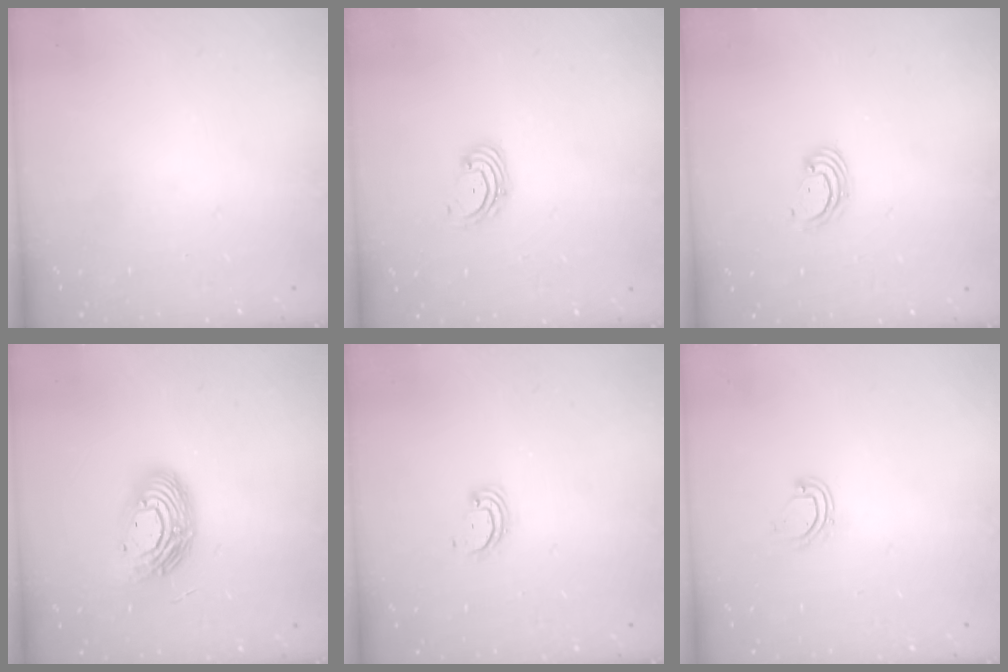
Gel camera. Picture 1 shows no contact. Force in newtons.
{"total": 2.7, "press": 2.7, "slide": 0.6}
{"total": 2.4, "press": 2.4, "slide": 0.2}
{"total": 12.9, "press": 12.9, "slide": 1.2}
{"total": 2.6, "press": 2.6, "slide": 0.1}
{"total": 5.2, "press": 5.2, "slide": 0.4}